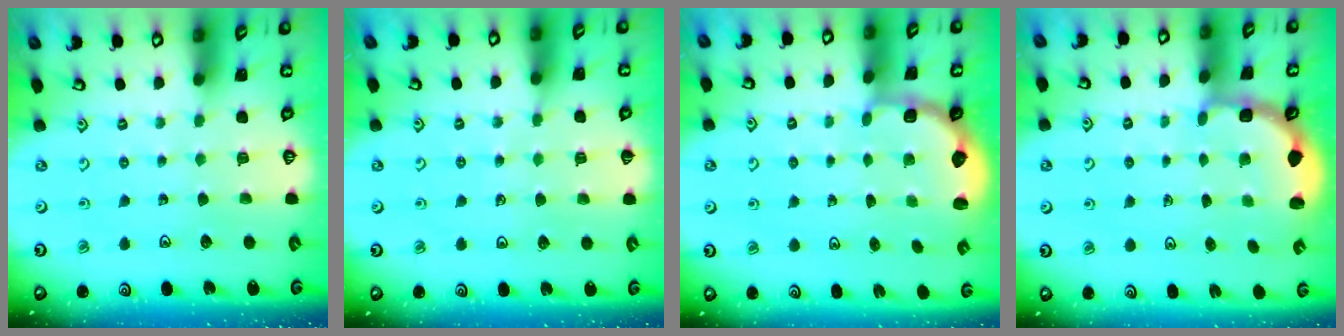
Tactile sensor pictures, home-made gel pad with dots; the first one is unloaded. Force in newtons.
{"total": 4.1, "press": 4.1, "slide": 0.6}
{"total": 2.7, "press": 2.3, "slide": 1.5}
{"total": 2.8, "press": 2.4, "slide": 1.4}